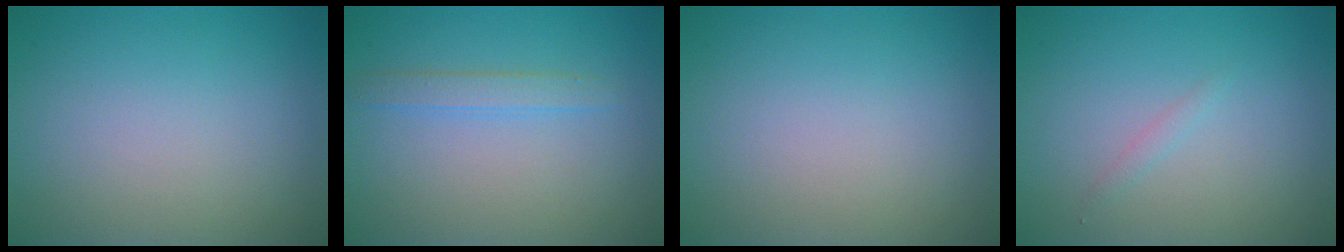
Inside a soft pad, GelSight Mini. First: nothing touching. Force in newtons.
{"total": 1.6, "press": 1.6, "slide": 0.0}
{"total": 0.0}
{"total": 0.7, "press": 0.7, "slide": 0.1}